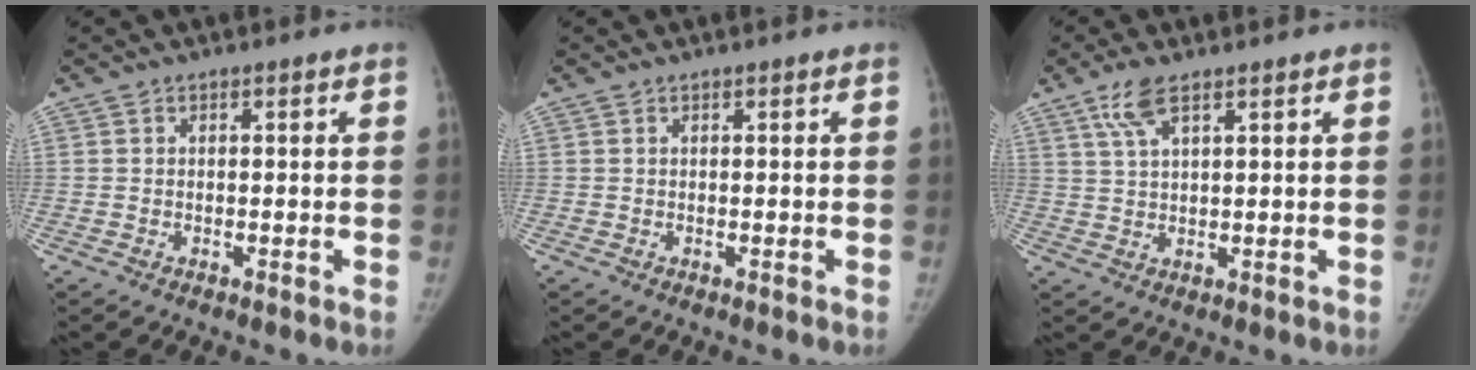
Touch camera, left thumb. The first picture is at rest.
{"total": 0.0}
{"total": 5.0, "force": [3.1, 1.7, 3.5], "torque": [-0.073, -0.003, 0.066]}